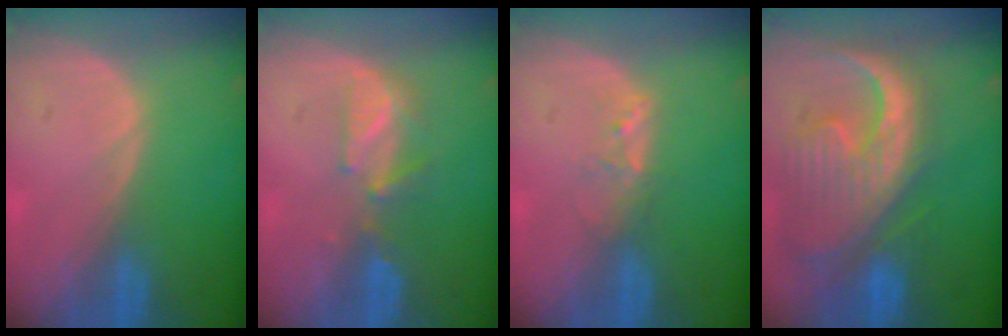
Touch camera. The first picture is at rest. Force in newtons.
{"total": 3.7, "press": 3.6, "slide": 0.8}
{"total": 2.0, "press": 1.9, "slide": 0.4}
{"total": 13.4, "press": 11.5, "slide": 6.8}